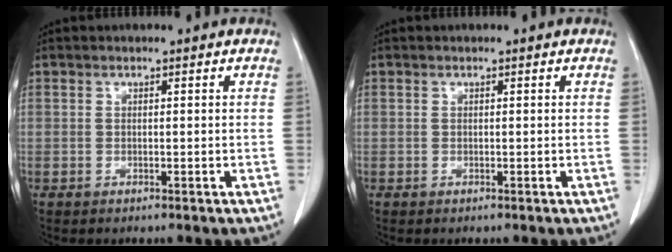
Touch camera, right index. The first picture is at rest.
{"total": 0.0}